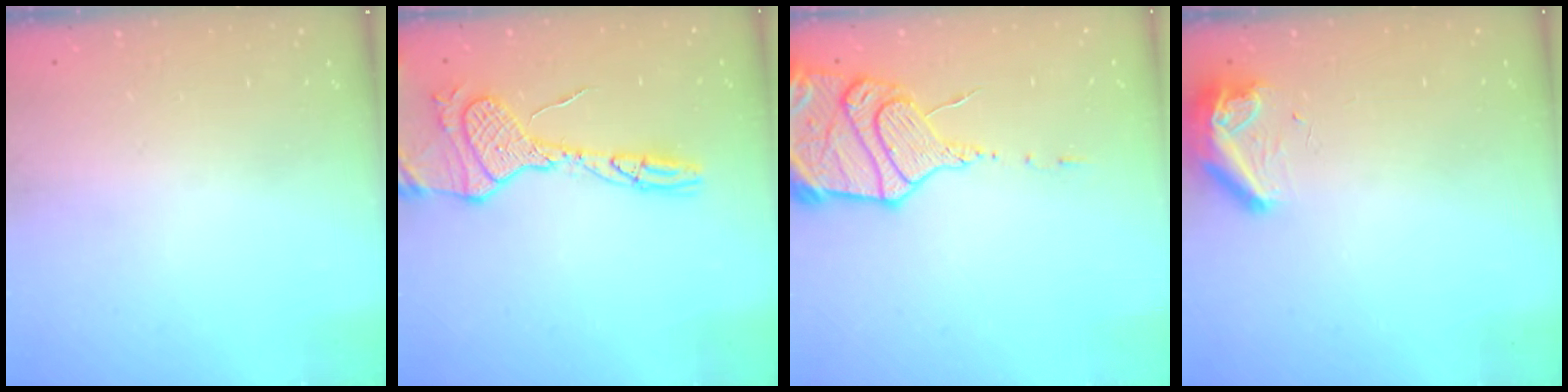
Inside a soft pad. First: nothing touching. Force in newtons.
{"total": 16.0, "press": 15.9, "slide": 1.6}
{"total": 17.0, "press": 16.9, "slide": 1.6}
{"total": 8.3, "press": 8.3, "slide": 0.9}